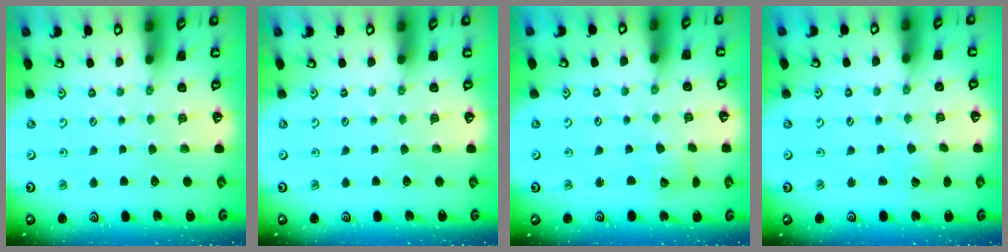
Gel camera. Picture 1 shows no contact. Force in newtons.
{"total": 0.0}
{"total": 3.4, "press": 3.3, "slide": 0.5}
{"total": 4.2, "press": 4.2, "slide": 0.2}